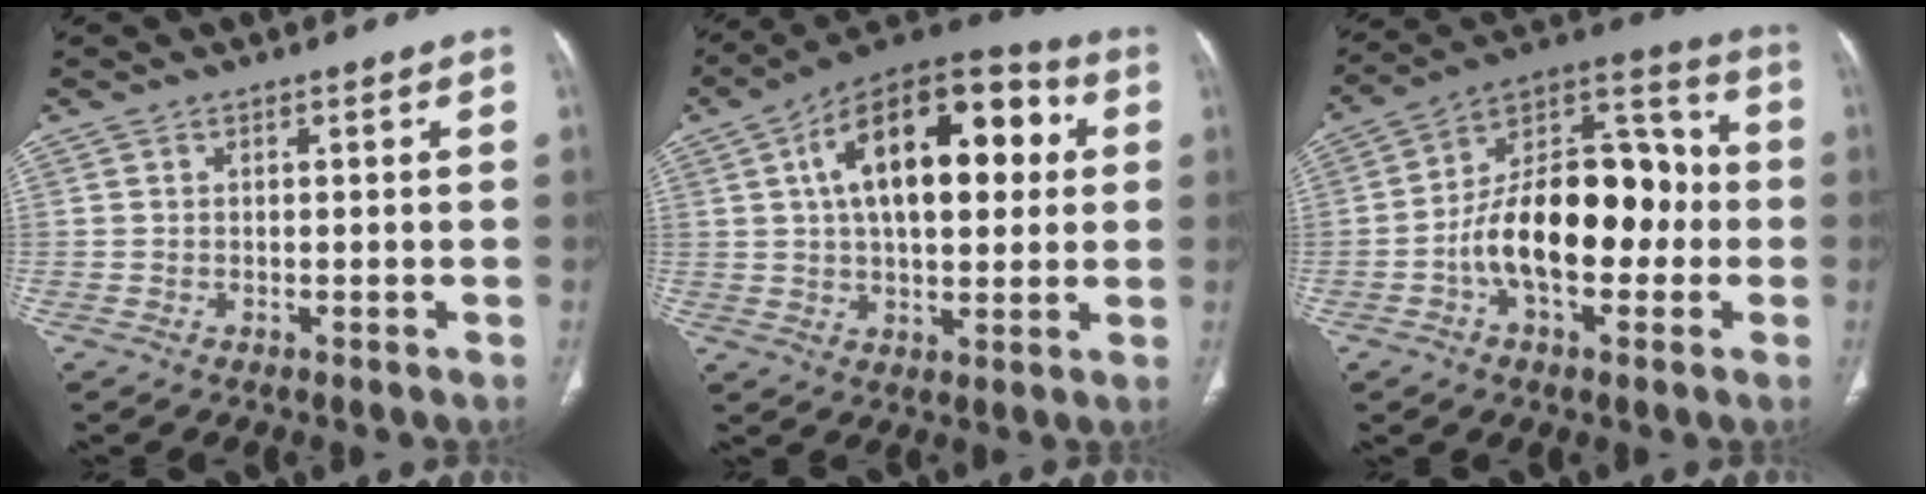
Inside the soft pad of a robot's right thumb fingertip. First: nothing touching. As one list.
[{"total": 22.2, "force": [4.9, 11.5, 18.4], "torque": [-0.257, 0.022, 0.065]}, {"total": 20.8, "force": [-2.9, 11.6, 17.0], "torque": [-0.250, 0.048, -0.051]}]